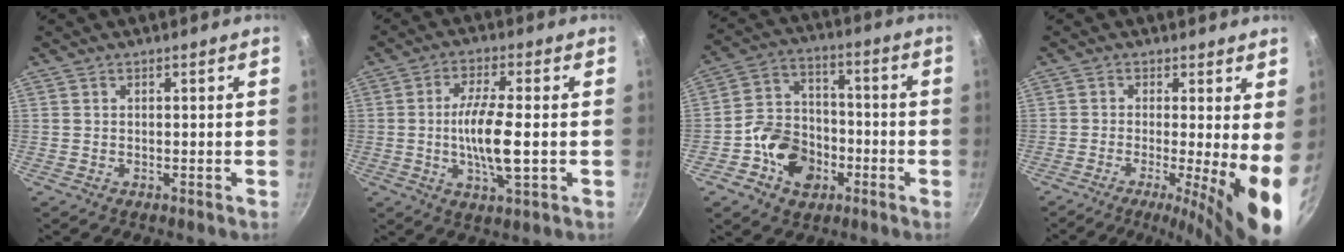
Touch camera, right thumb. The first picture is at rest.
{"total": 10.2, "force": [-1.0, 2.5, 9.8], "torque": [-0.189, 0.004, -0.022]}
{"total": 12.8, "force": [-4.8, 9.9, 6.6], "torque": [-0.089, 0.041, -0.092]}
{"total": 10.7, "force": [-1.7, 1.6, 10.5], "torque": [-0.143, -0.014, -0.026]}